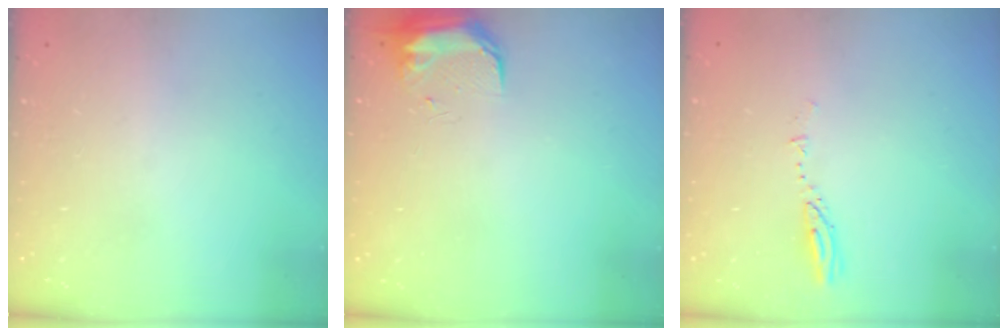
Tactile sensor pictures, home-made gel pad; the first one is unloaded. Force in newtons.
{"total": 9.5, "press": 9.4, "slide": 1.7}
{"total": 3.3, "press": 3.3, "slide": 0.3}